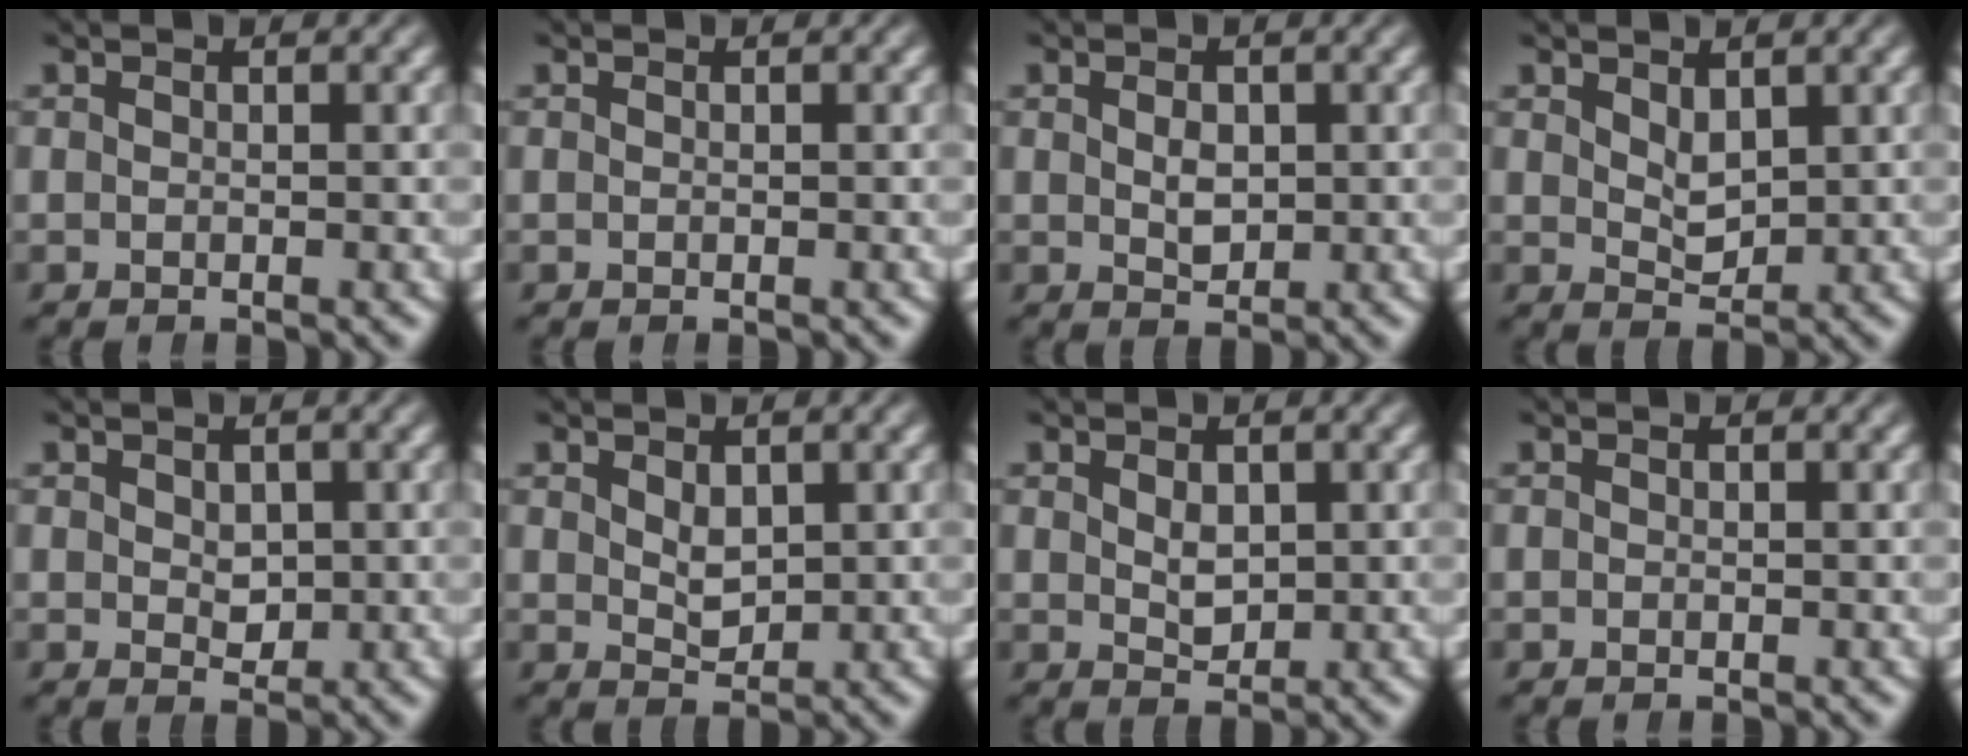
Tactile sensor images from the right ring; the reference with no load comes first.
{"total": 0.0}
{"total": 1.5, "force": [0.2, 0.9, 1.1], "torque": [-0.025, -0.015, 0.013]}
{"total": 1.6, "force": [1.2, 0.5, 1.0], "torque": [-0.013, -0.016, 0.029]}
{"total": 1.4, "force": [0.5, 1.1, 0.7], "torque": [-0.018, -0.015, 0.019]}
{"total": 1.4, "force": [0.8, 0.5, 1.0], "torque": [-0.016, -0.017, 0.024]}
{"total": 1.4, "force": [0.4, 0.8, 1.1], "torque": [-0.022, -0.018, 0.020]}
{"total": 0.0}